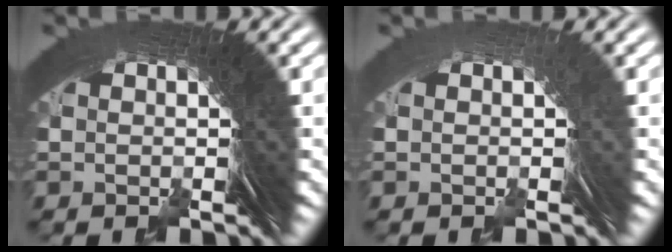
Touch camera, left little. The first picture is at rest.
{"total": 1.2, "force": [-0.9, -0.7, -0.5], "torque": [0.015, 0.006, -0.014]}